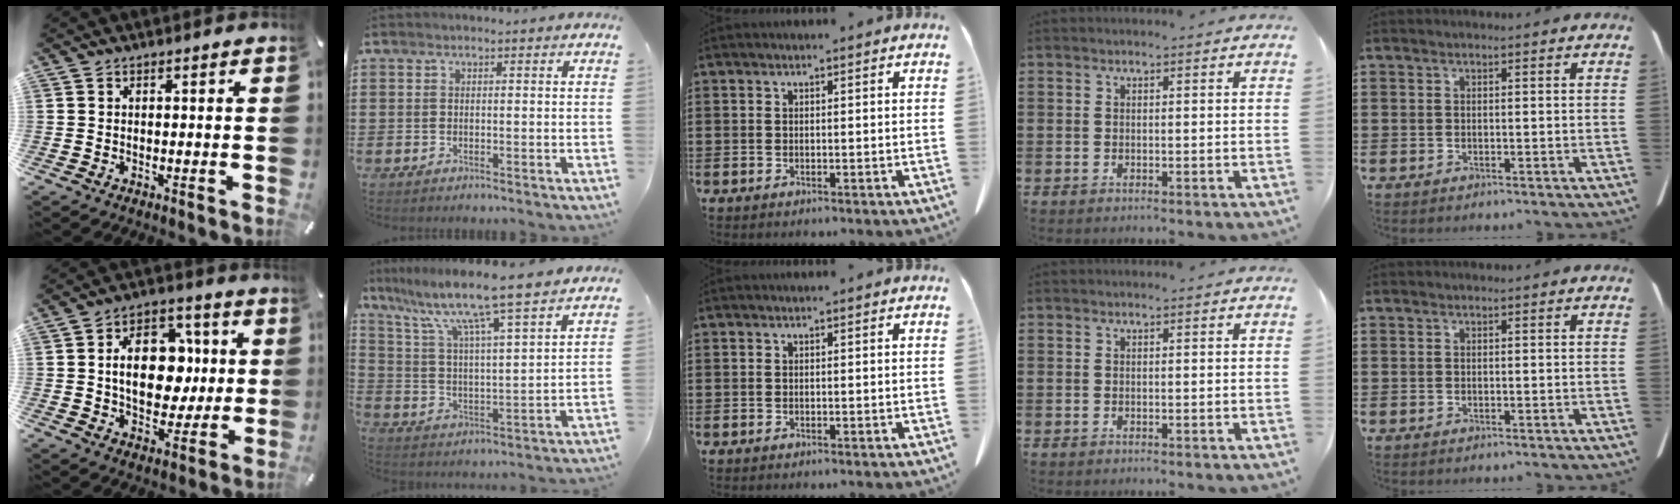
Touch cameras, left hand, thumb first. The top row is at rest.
{"thumb": {"total": 15.3, "force": [1.1, 11.0, 10.5], "torque": [-0.176, 0.007, 0.020]}, "index": {"total": 9.8, "force": [8.2, -0.5, 5.3], "torque": [-0.135, -0.052, 0.132]}}